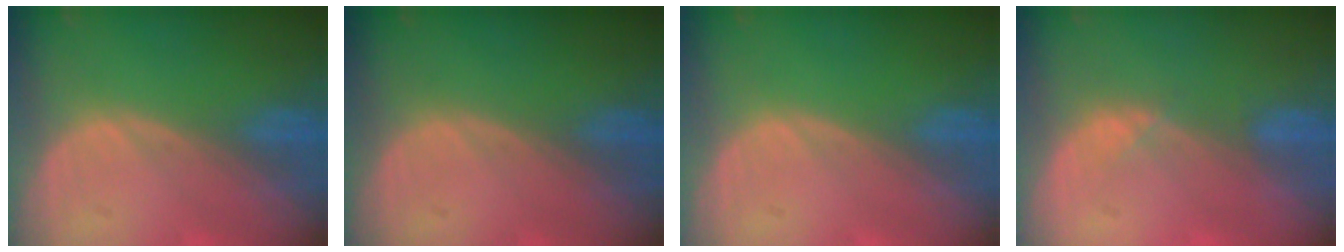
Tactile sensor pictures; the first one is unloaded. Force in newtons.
{"total": 0.0}
{"total": 0.0}
{"total": 1.4, "press": 1.2, "slide": 0.7}